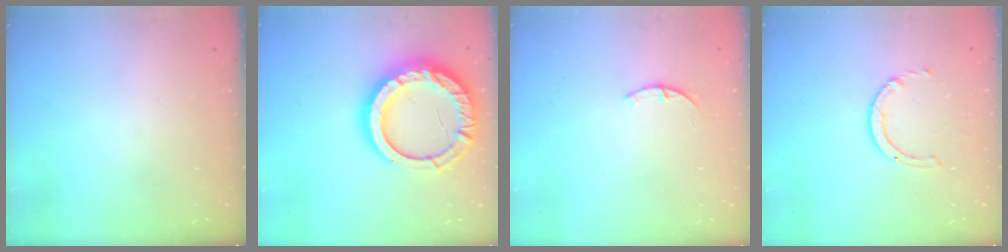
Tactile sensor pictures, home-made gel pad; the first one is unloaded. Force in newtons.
{"total": 24.5, "press": 24.4, "slide": 2.2}
{"total": 1.4, "press": 1.4, "slide": 0.3}
{"total": 2.3, "press": 2.3, "slide": 0.3}